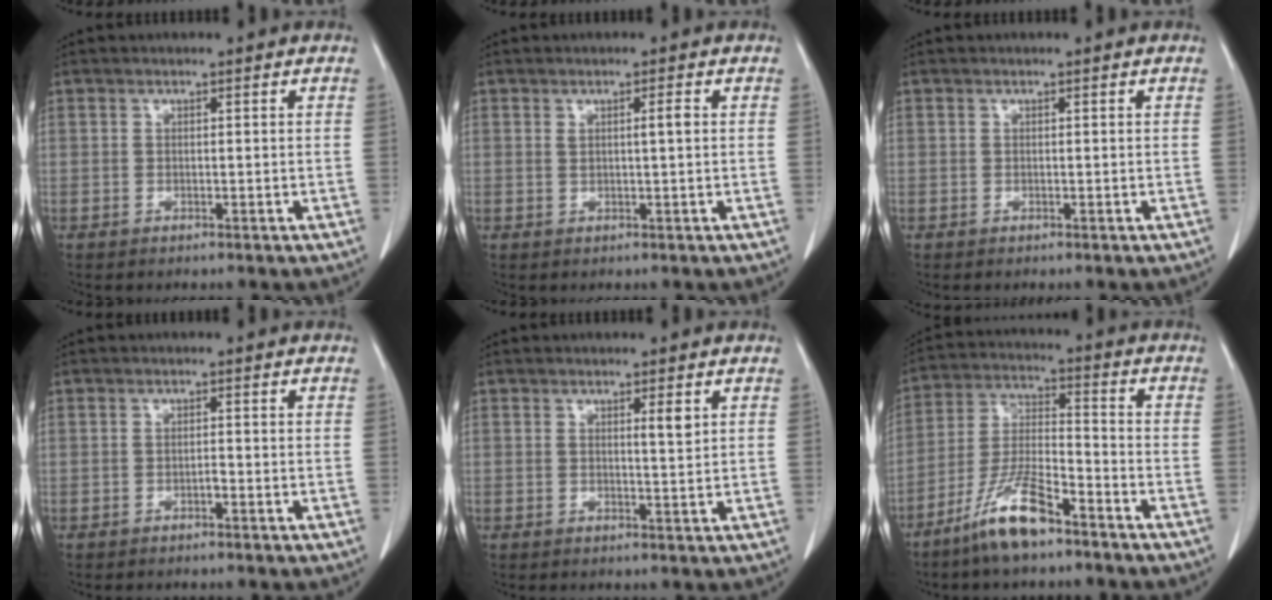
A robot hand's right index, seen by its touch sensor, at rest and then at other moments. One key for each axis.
{"total": 1.8, "fx": 0.4, "fy": 0.0, "fz": 1.7, "tx": -0.029, "ty": 0.001, "tz": 0.008}
{"total": 0.0}
{"total": 0.7, "fx": -0.5, "fy": 0.1, "fz": 0.5, "tx": -0.008, "ty": 0.002, "tz": -0.008}
{"total": 2.0, "fx": 0.9, "fy": 0.1, "fz": 1.8, "tx": -0.031, "ty": -0.004, "tz": 0.012}
{"total": 10.8, "fx": -7.6, "fy": 2.0, "fz": 7.4, "tx": -0.157, "ty": -0.015, "tz": -0.149}